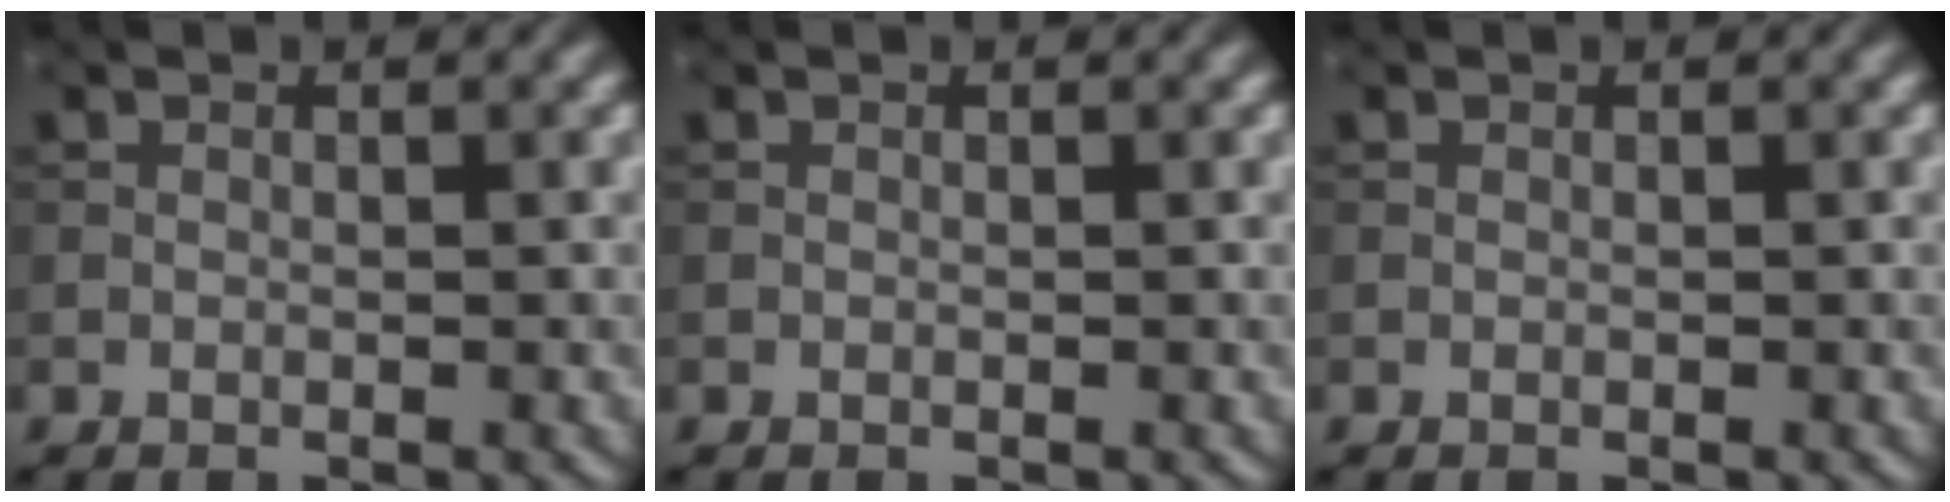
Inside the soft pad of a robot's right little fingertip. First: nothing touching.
{"total": 0.0}
{"total": 0.0}